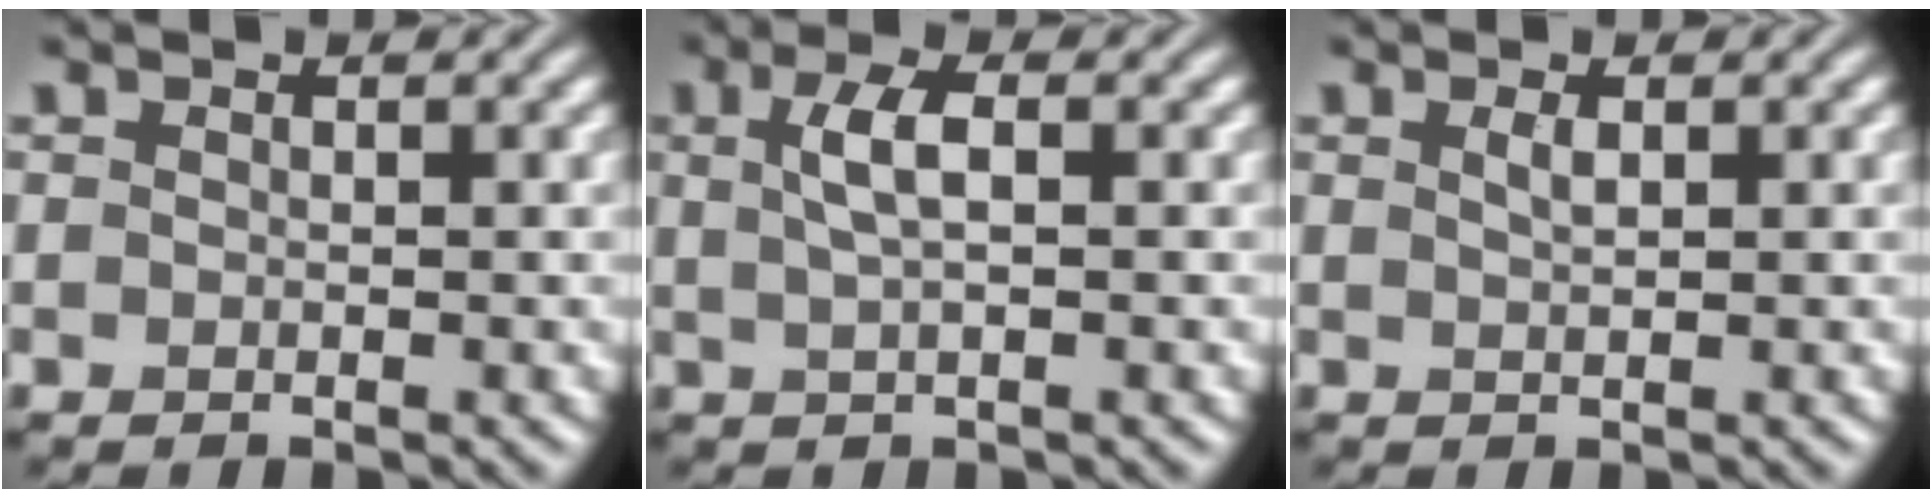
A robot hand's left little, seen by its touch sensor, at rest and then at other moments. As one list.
[{"total": 2.8, "force": [0.7, 0.9, 2.6], "torque": [-0.051, 0.007, 0.012]}, {"total": 0.9, "force": [0.4, 0.3, 0.8], "torque": [-0.015, 0.002, 0.008]}]